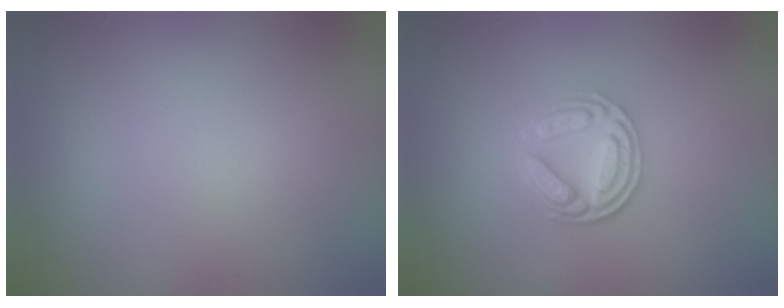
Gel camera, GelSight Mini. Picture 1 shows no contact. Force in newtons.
{"total": 3.7, "press": 3.2, "slide": 1.8}